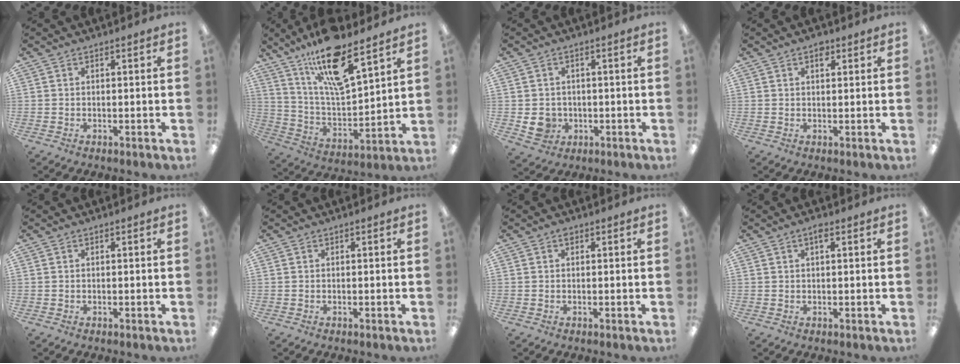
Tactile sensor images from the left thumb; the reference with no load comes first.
{"total": 17.4, "force": [12.6, 4.8, 11.0], "torque": [-0.195, -0.072, 0.211]}
{"total": 5.1, "force": [-0.8, 4.6, 1.8], "torque": [-0.032, 0.001, -0.014]}
{"total": 2.4, "force": [1.4, 1.2, 1.5], "torque": [-0.015, -0.003, 0.022]}
{"total": 0.0}
{"total": 0.0}
{"total": 0.9, "force": [0.4, 0.5, 0.6], "torque": [-0.014, 0.003, 0.007]}
{"total": 1.9, "force": [1.1, 0.6, 1.4], "torque": [-0.024, 0.001, 0.017]}